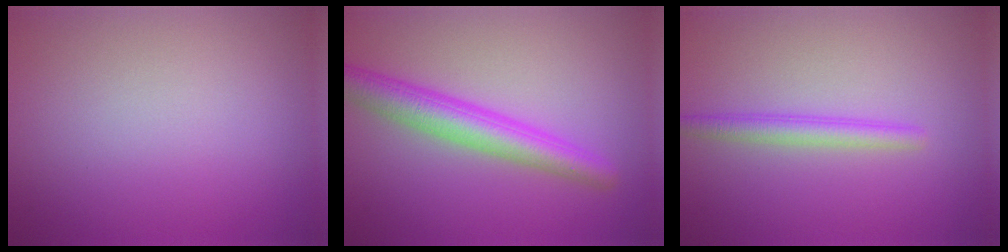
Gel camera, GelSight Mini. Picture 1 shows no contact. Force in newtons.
{"total": 4.6, "press": 4.6, "slide": 0.1}
{"total": 2.1, "press": 2.1, "slide": 0.2}